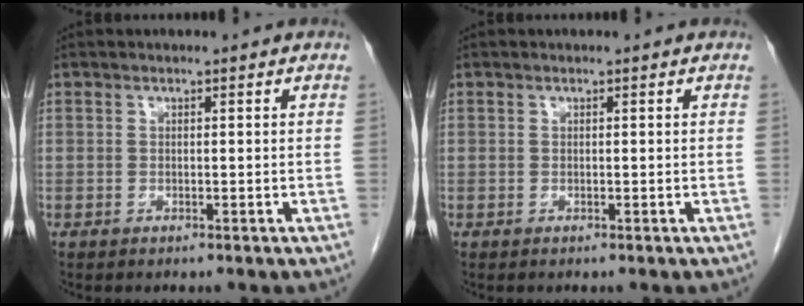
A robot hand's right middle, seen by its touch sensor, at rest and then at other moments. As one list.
[{"total": 0.0}]